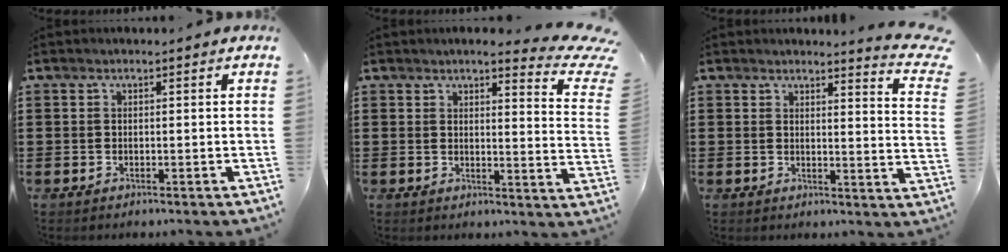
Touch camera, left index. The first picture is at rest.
{"total": 4.5, "force": [3.7, 0.6, 2.6], "torque": [-0.042, -0.021, 0.059]}
{"total": 3.3, "force": [3.0, 0.2, 1.2], "torque": [-0.022, -0.021, 0.051]}